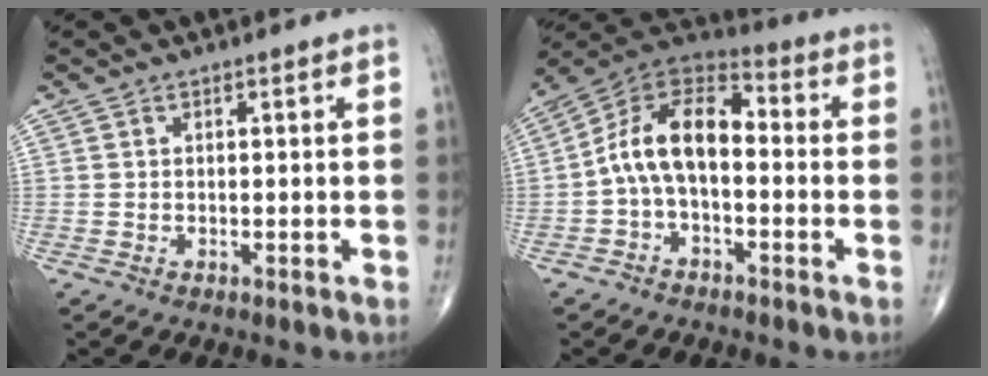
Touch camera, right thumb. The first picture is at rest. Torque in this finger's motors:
{"motor_torque": [0.15, 0.15, 0.42, -0.09, 0.37]}